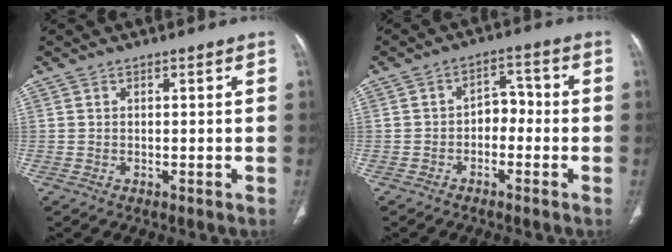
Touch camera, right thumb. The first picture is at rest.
{"total": 4.6, "force": [-1.4, 3.2, 2.9], "torque": [-0.023, 0.031, -0.032]}